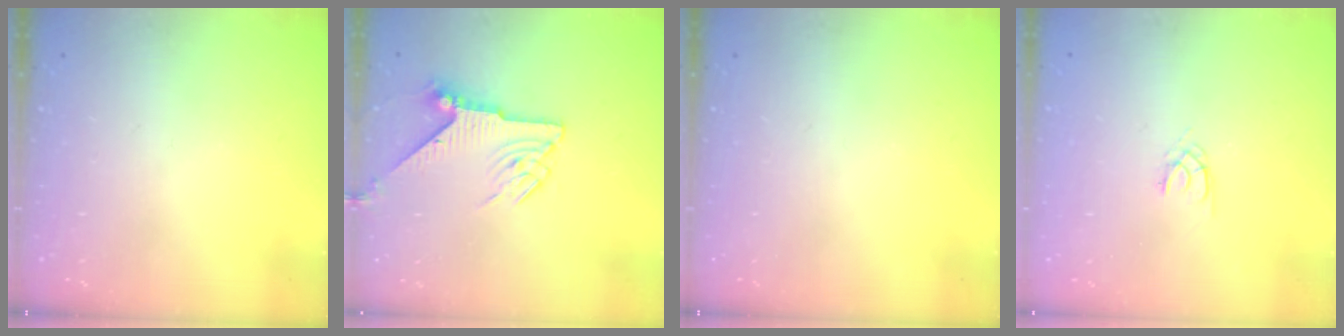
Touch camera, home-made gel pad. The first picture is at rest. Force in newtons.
{"total": 7.5, "press": 7.5, "slide": 0.3}
{"total": 0.0}
{"total": 1.3, "press": 1.2, "slide": 0.3}